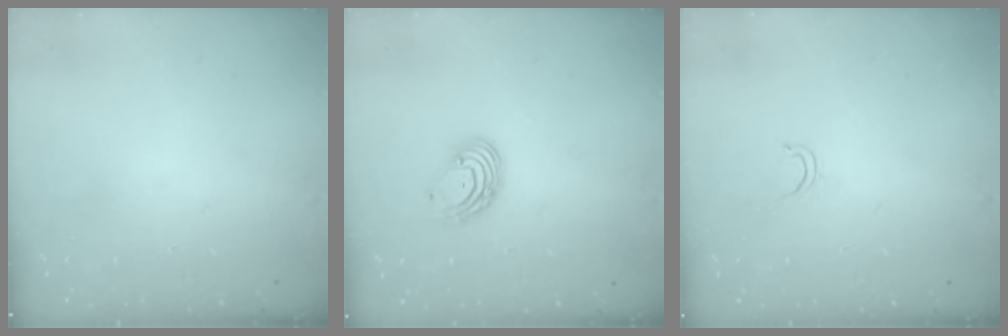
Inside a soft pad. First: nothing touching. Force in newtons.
{"total": 6.5, "press": 6.4, "slide": 0.8}
{"total": 2.6, "press": 2.5, "slide": 0.4}